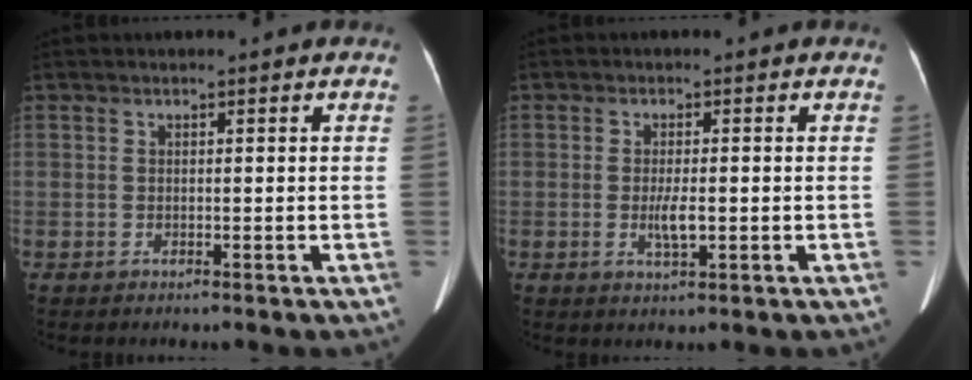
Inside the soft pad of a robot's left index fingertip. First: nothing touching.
{"total": 2.9, "force": [-0.5, 0.7, 2.8], "torque": [-0.058, -0.004, -0.005]}